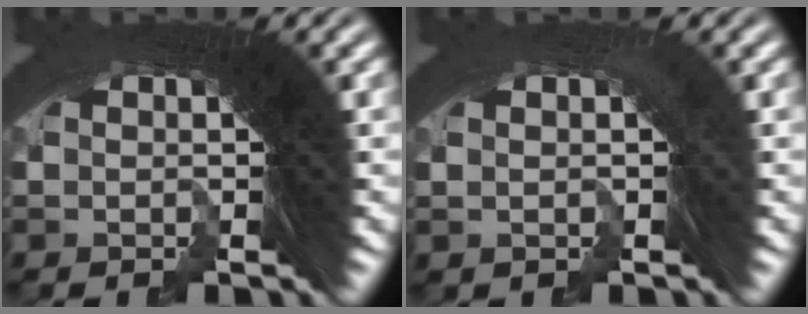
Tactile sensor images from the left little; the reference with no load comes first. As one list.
[{"total": 0.9, "force": [-0.6, -0.1, -0.6], "torque": [0.002, -0.001, -0.005]}]